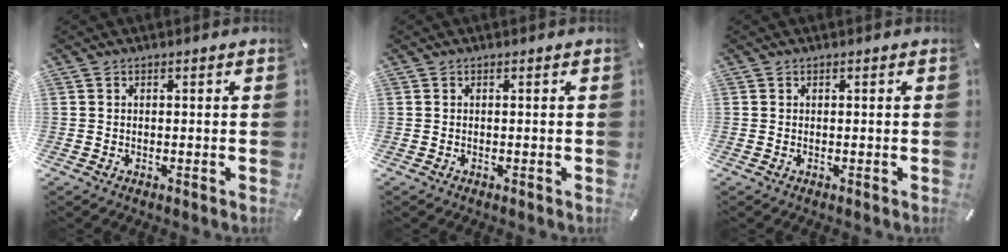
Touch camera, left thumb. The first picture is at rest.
{"total": 0.0}
{"total": 0.0}